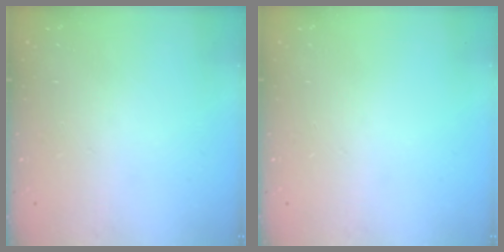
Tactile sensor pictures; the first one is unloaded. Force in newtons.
{"total": 0.0}